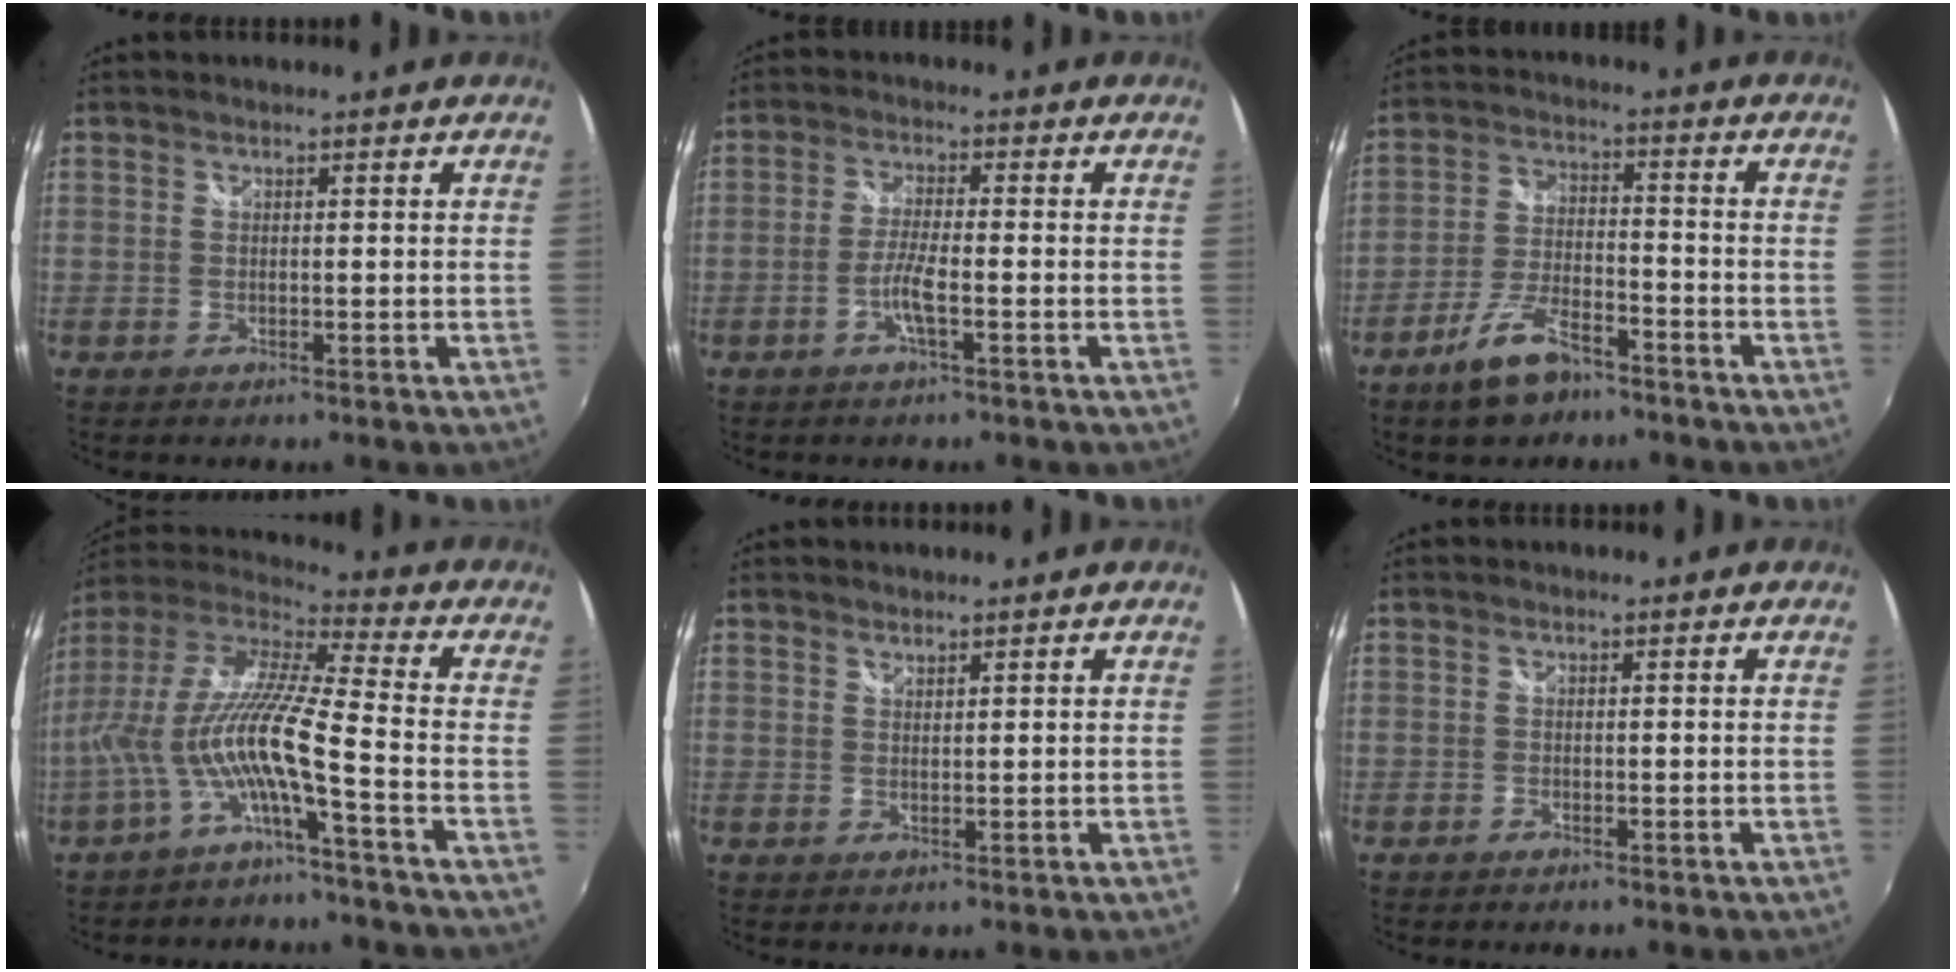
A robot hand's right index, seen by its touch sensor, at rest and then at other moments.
{"total": 4.3, "force": [-1.8, 0.3, 3.9], "torque": [-0.083, -0.001, -0.038]}
{"total": 9.0, "force": [-6.4, 3.5, 5.3], "torque": [-0.116, 0.000, -0.113]}
{"total": 12.9, "force": [-4.4, 0.2, 12.2], "torque": [-0.221, -0.004, -0.088]}
{"total": 1.0, "force": [1.0, 0.2, 0.1], "torque": [-0.001, 0.001, 0.018]}
{"total": 0.6, "force": [-0.5, 0.3, 0.1], "torque": [-0.005, -0.002, -0.011]}